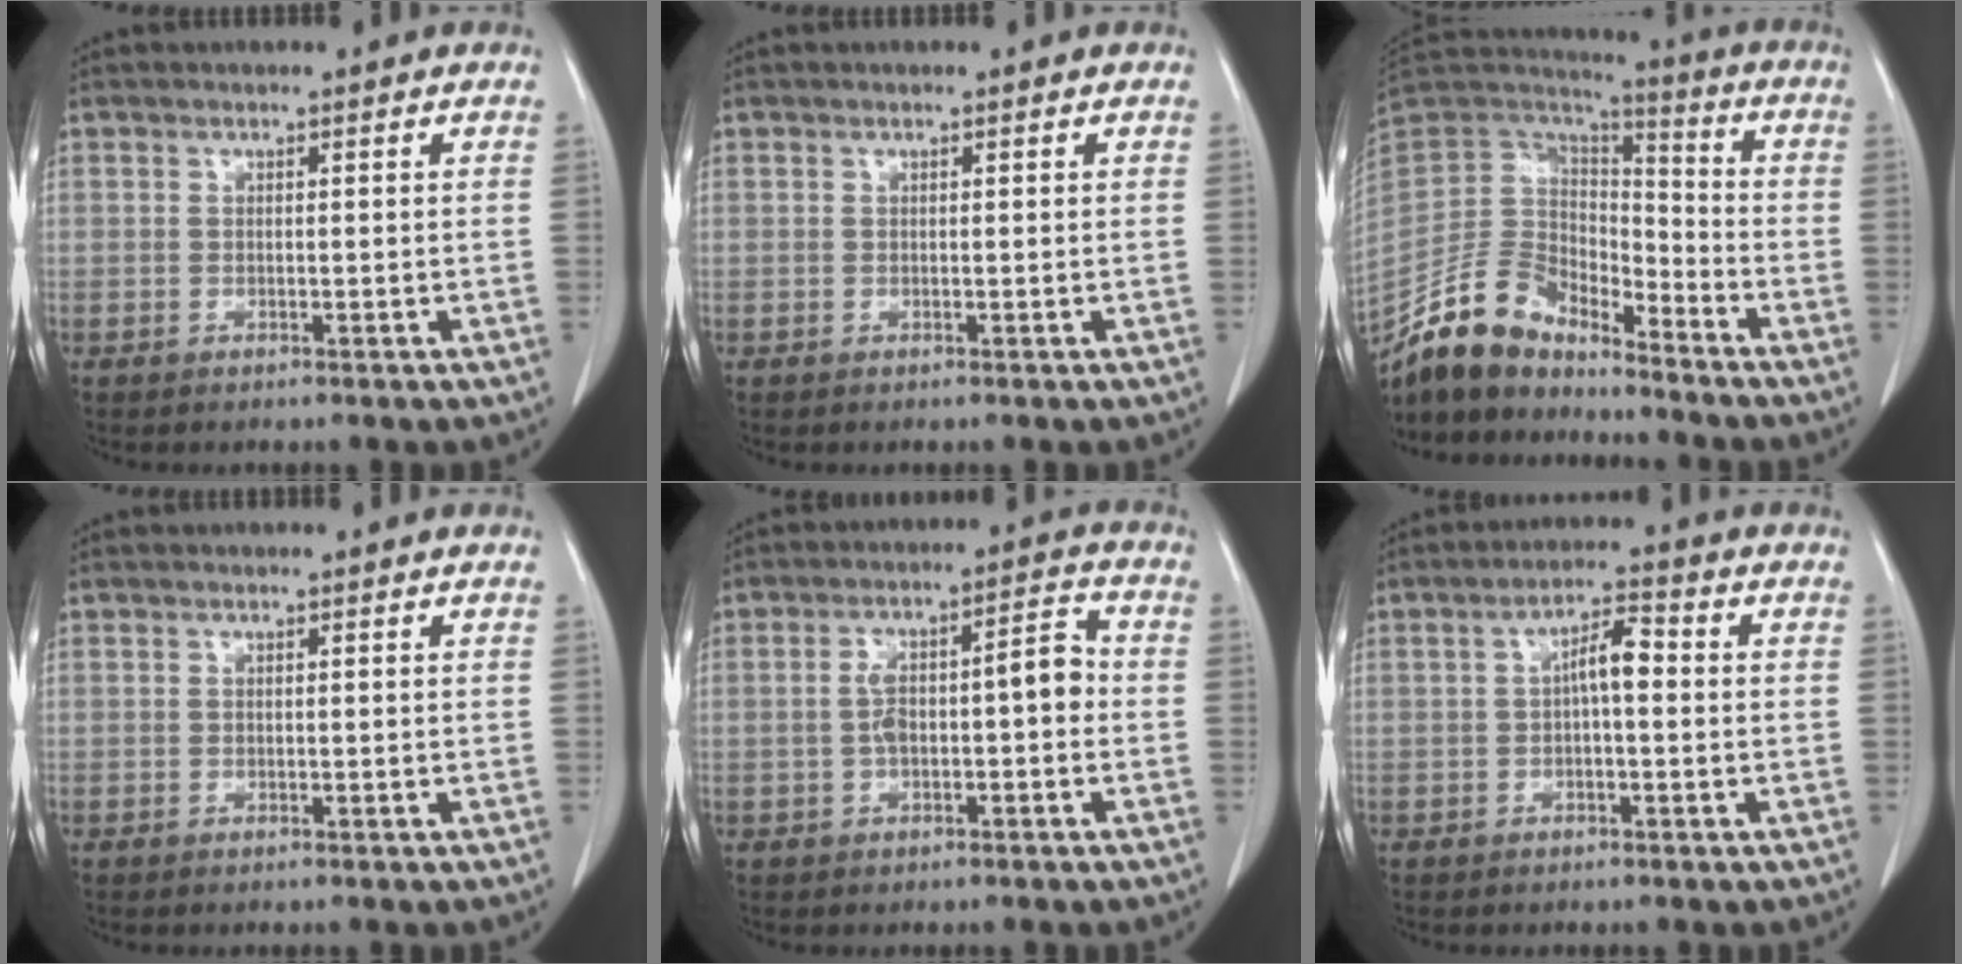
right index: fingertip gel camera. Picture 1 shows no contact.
{"total": 0.0}
{"total": 14.5, "force": [-12.2, 5.0, 6.0], "torque": [-0.121, 0.021, -0.233]}
{"total": 0.0}
{"total": 7.9, "force": [-0.7, 2.6, 7.4], "torque": [-0.132, 0.038, -0.011]}
{"total": 4.6, "force": [0.1, 1.3, 4.4], "torque": [-0.074, 0.018, -0.002]}